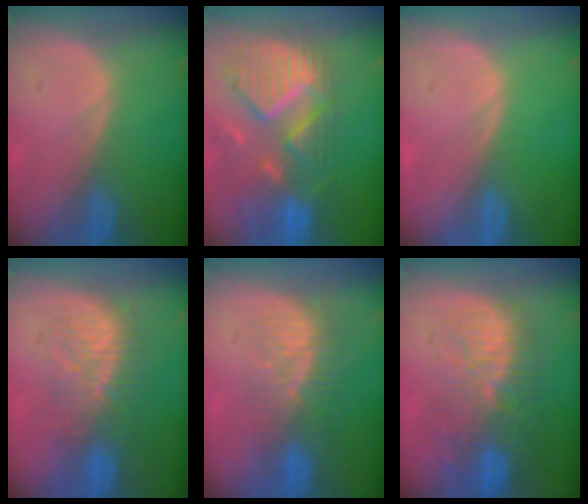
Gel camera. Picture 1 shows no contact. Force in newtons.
{"total": 12.0, "press": 10.5, "slide": 5.8}
{"total": 0.0}
{"total": 7.9, "press": 7.8, "slide": 1.6}
{"total": 8.2, "press": 7.2, "slide": 3.8}
{"total": 11.4, "press": 10.0, "slide": 5.5}